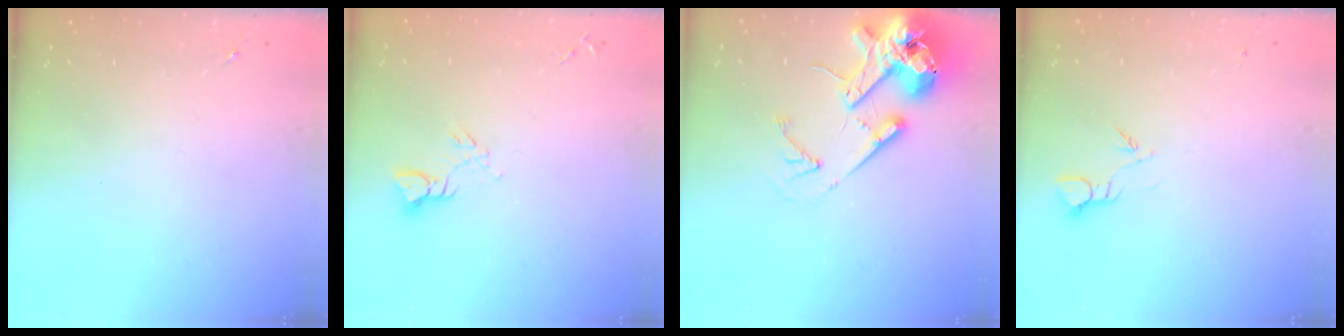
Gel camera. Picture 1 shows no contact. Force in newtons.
{"total": 4.4, "press": 4.4, "slide": 0.3}
{"total": 17.1, "press": 16.8, "slide": 2.7}
{"total": 2.7, "press": 2.7, "slide": 0.3}